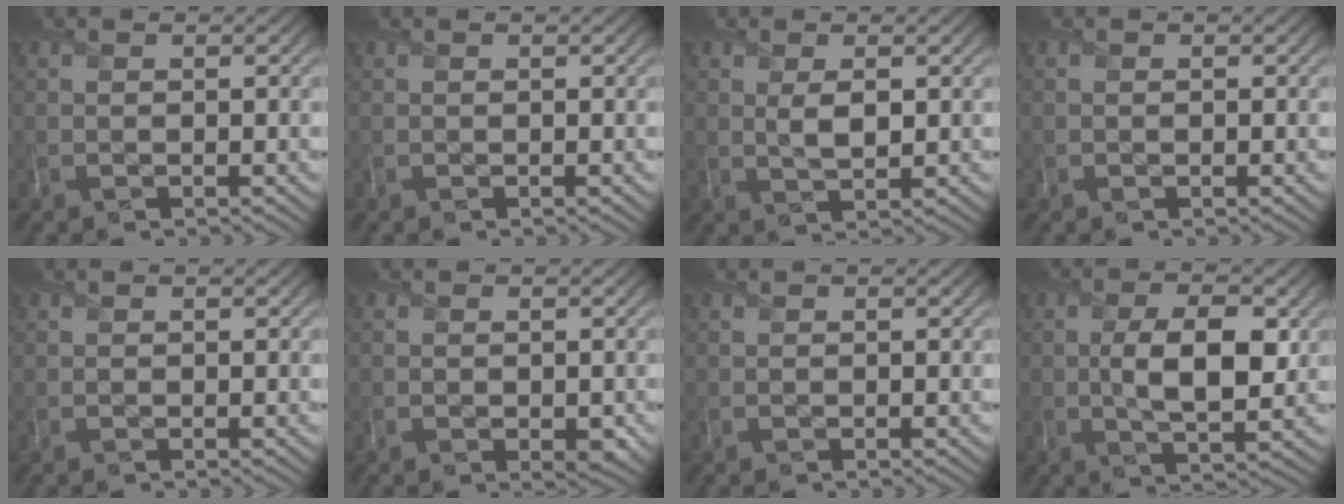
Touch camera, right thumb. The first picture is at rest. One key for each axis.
{"total": 0.0}
{"total": 2.8, "fx": 0.6, "fy": 1.4, "fz": 2.4, "tx": -0.051, "ty": -0.006, "tz": 0.012}
{"total": 0.5, "fx": -0.2, "fy": 0.5, "fz": 0.2, "tx": -0.001, "ty": -0.003, "tz": -0.004}
{"total": 0.0}
{"total": 1.7, "fx": -0.3, "fy": 1.3, "fz": 1.0, "tx": -0.018, "ty": -0.013, "tz": -0.005}
{"total": 0.0}
{"total": 7.6, "fx": 0.3, "fy": 3.3, "fz": 6.8, "tx": -0.123, "ty": -0.005, "tz": 0.005}